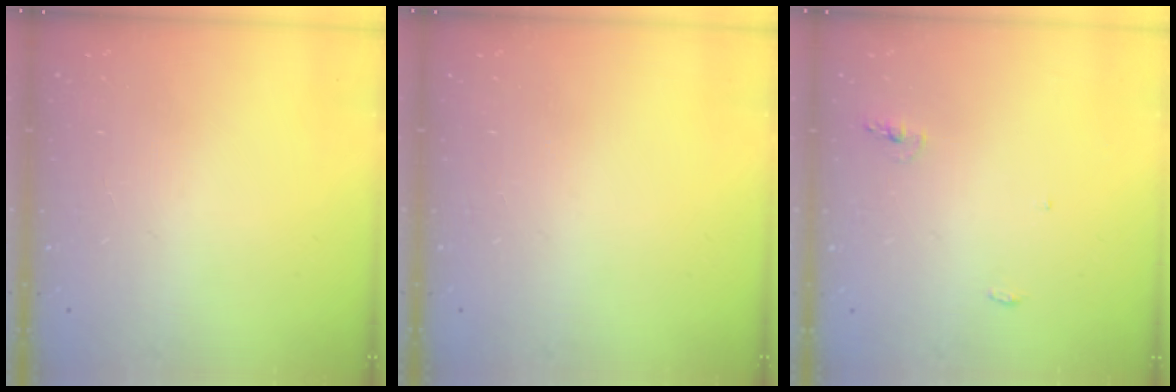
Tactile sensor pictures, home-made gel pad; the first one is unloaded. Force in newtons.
{"total": 0.0}
{"total": 4.3, "press": 4.2, "slide": 1.1}